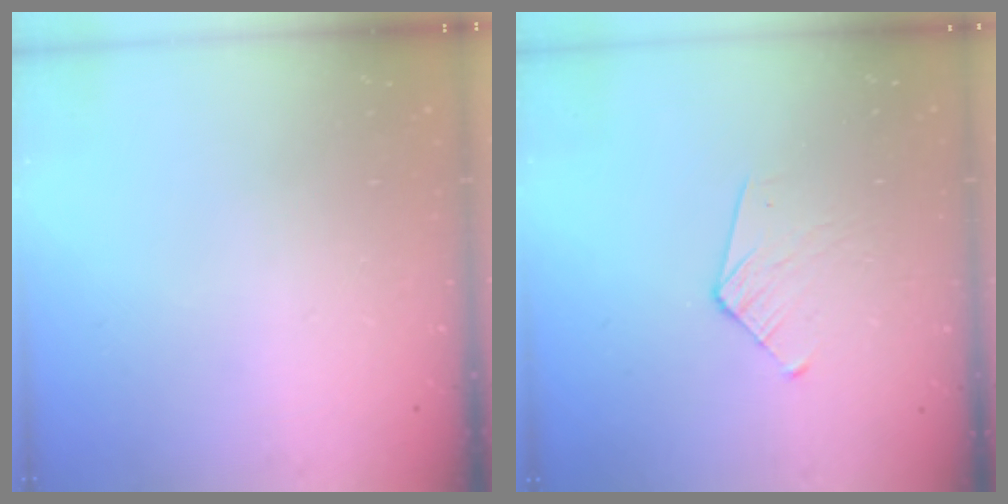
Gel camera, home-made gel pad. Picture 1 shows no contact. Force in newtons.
{"total": 5.7, "press": 5.7, "slide": 0.4}